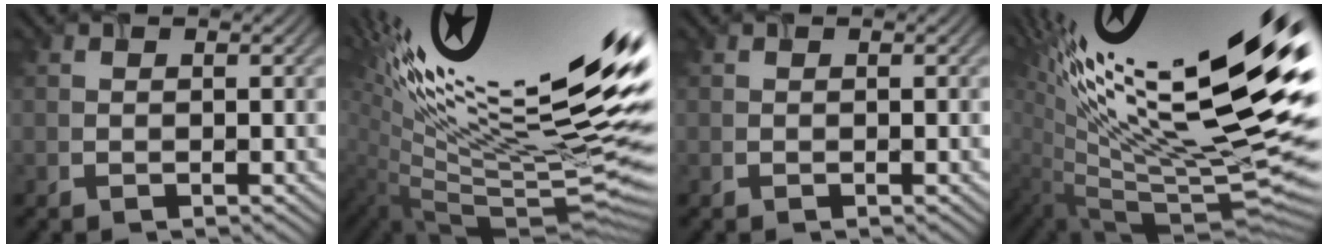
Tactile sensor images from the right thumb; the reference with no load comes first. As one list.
[{"total": 20.0, "force": [7.2, 4.2, 18.1], "torque": [-0.236, 0.041, 0.117]}, {"total": 0.0}, {"total": 18.2, "force": [6.6, 4.2, 16.4], "torque": [-0.207, 0.022, 0.108]}]